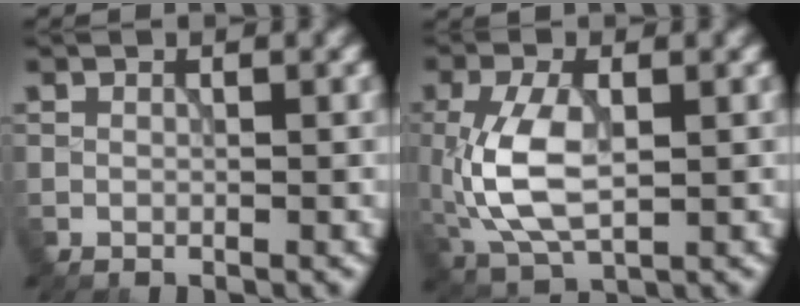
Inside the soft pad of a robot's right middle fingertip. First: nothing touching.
{"total": 6.7, "force": [-0.4, 3.4, 5.8], "torque": [-0.139, -0.002, -0.004]}